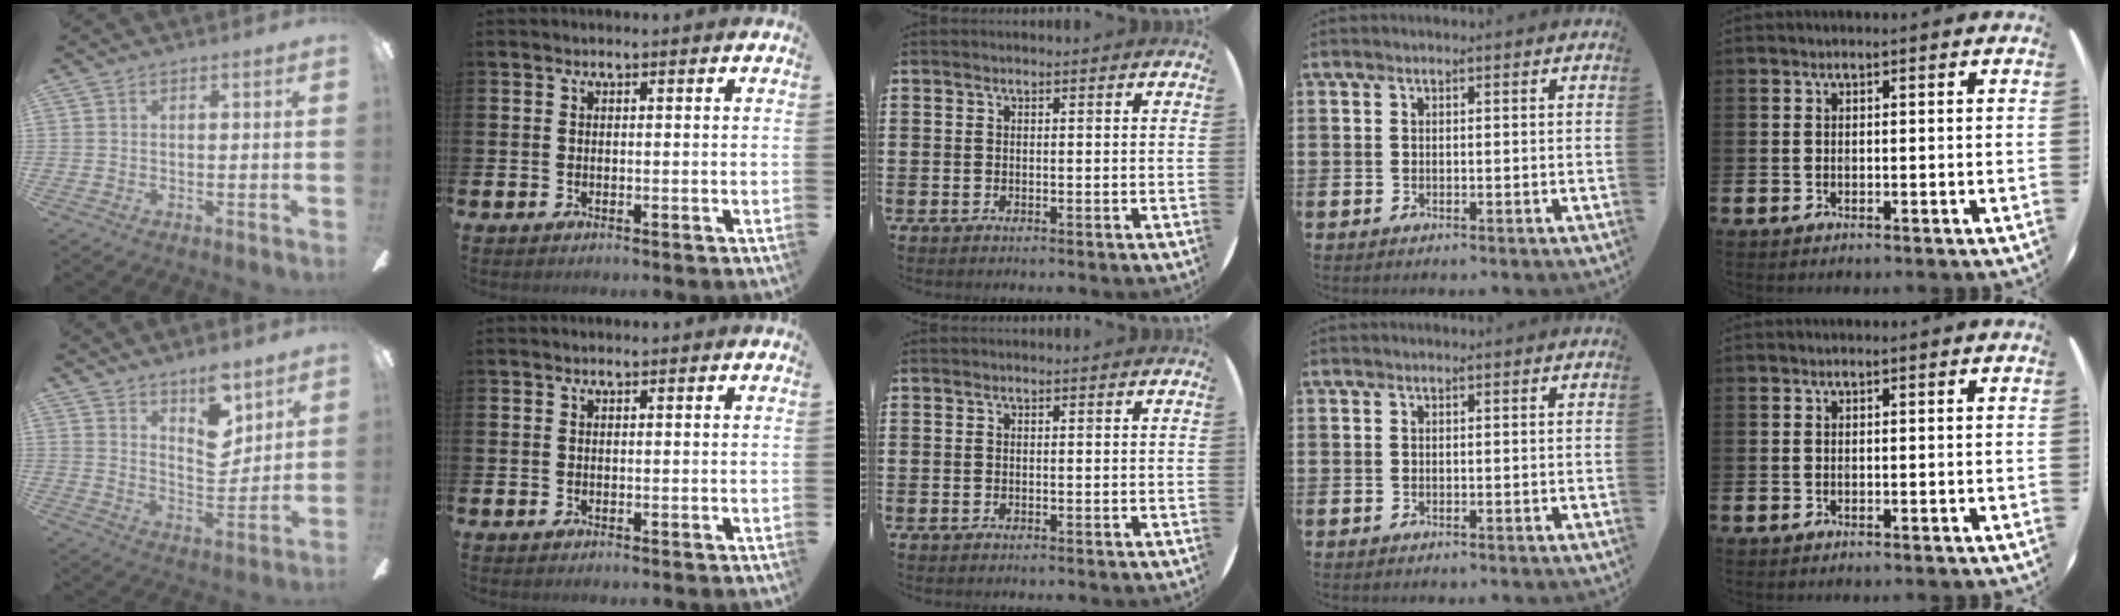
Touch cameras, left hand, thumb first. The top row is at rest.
{"thumb": {"total": 10.7, "force": [7.4, 4.9, 6.0], "torque": [-0.073, -0.051, 0.131]}}